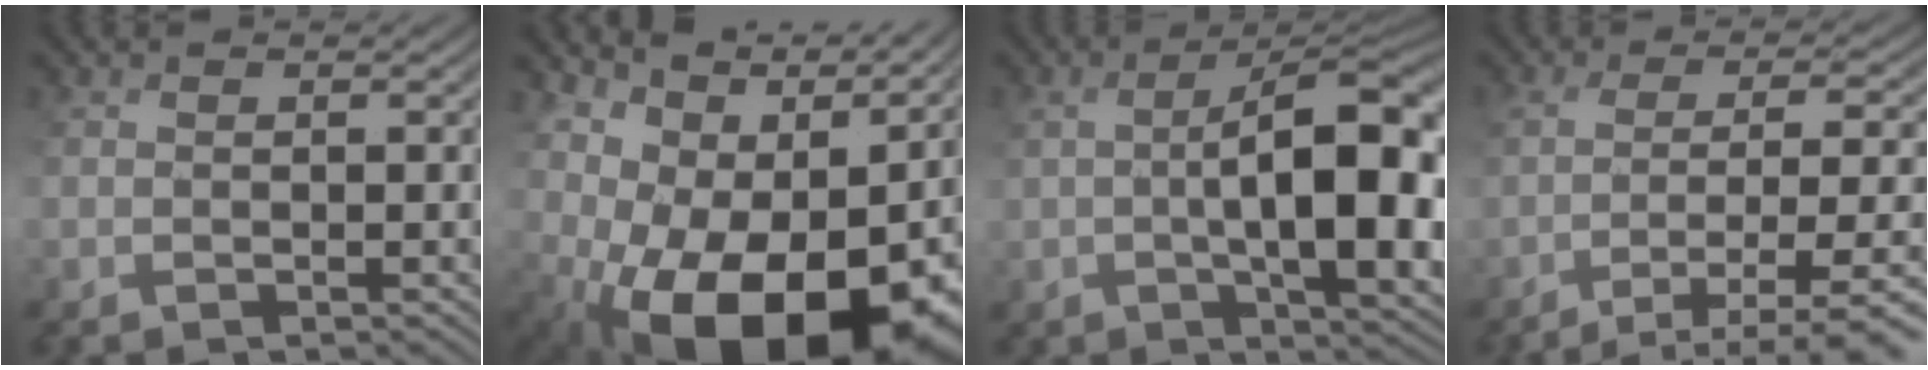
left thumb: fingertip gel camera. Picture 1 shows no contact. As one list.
[{"total": 16.8, "force": [-0.2, 11.4, 12.4], "torque": [-0.164, -0.018, 0.039]}, {"total": 11.9, "force": [-0.8, 4.3, 11.1], "torque": [-0.166, -0.004, 0.007]}, {"total": 8.3, "force": [-3.7, 2.3, 7.1], "torque": [-0.117, 0.002, -0.046]}]